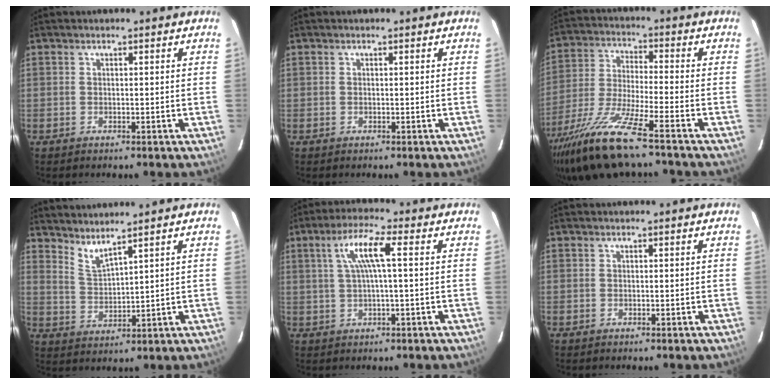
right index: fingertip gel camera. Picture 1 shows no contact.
{"total": 0.0}
{"total": 14.0, "force": [-10.6, 0.9, 9.1], "torque": [-0.196, -0.028, -0.200]}
{"total": 4.5, "force": [4.0, 0.0, 2.1], "torque": [-0.044, -0.007, 0.081]}
{"total": 4.9, "force": [1.1, 0.5, 4.7], "torque": [-0.090, 0.009, 0.020]}
{"total": 0.0}